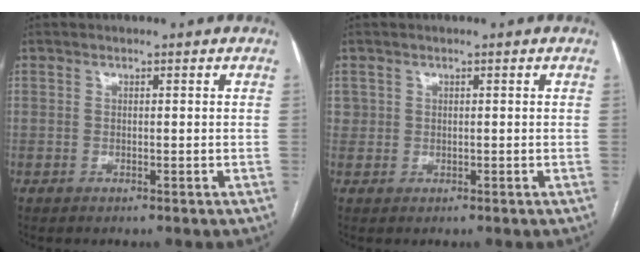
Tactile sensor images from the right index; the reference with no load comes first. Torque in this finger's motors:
{"motor_torque": [0.20, 0.14, 0.08, 0.03]}